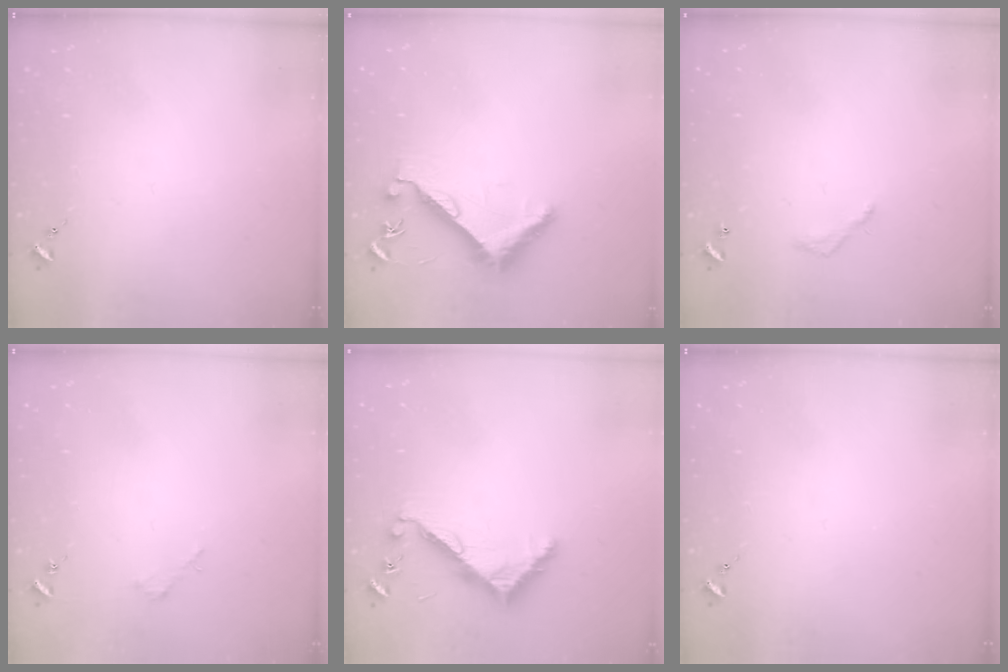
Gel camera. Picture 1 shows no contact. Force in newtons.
{"total": 8.6, "press": 8.6, "slide": 0.7}
{"total": 3.2, "press": 3.2, "slide": 0.2}
{"total": 1.8, "press": 1.8, "slide": 0.2}
{"total": 8.0, "press": 7.9, "slide": 0.4}
{"total": 0.0}